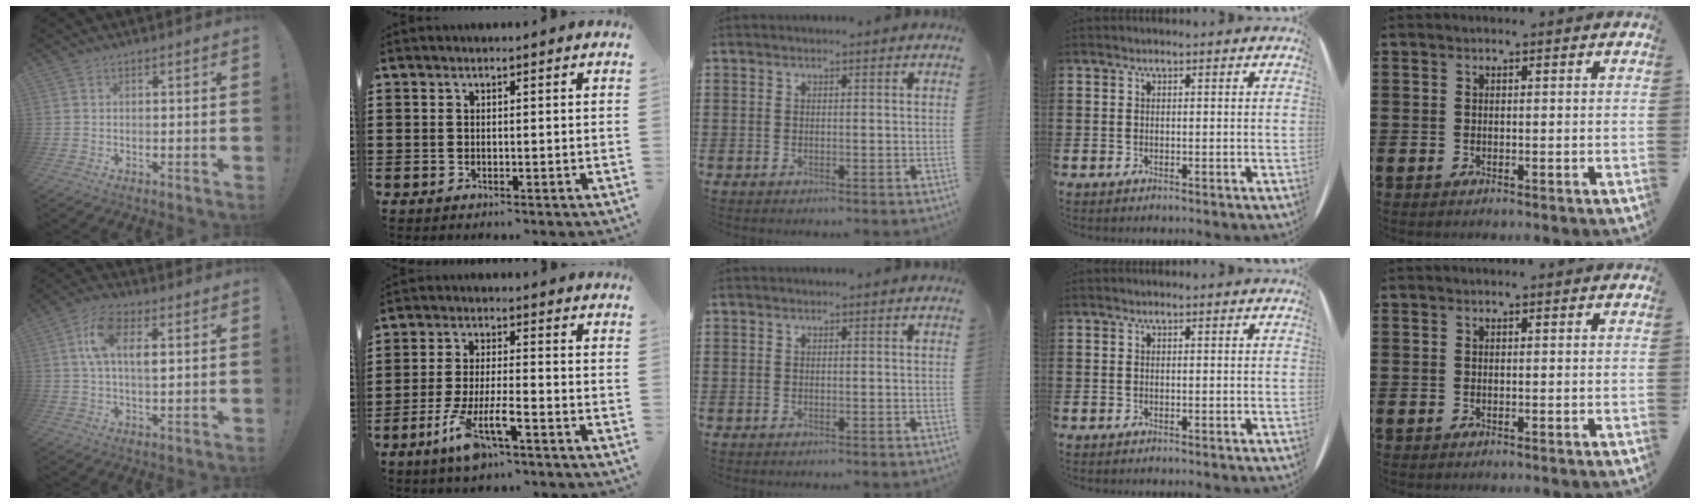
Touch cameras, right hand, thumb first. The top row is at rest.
{"thumb": {"total": 10.4, "force": [3.1, 5.2, 8.4], "torque": [-0.153, 0.000, 0.054]}, "index": {"total": 7.7, "force": [-4.6, 1.4, 6.0], "torque": [-0.128, -0.013, -0.087]}}